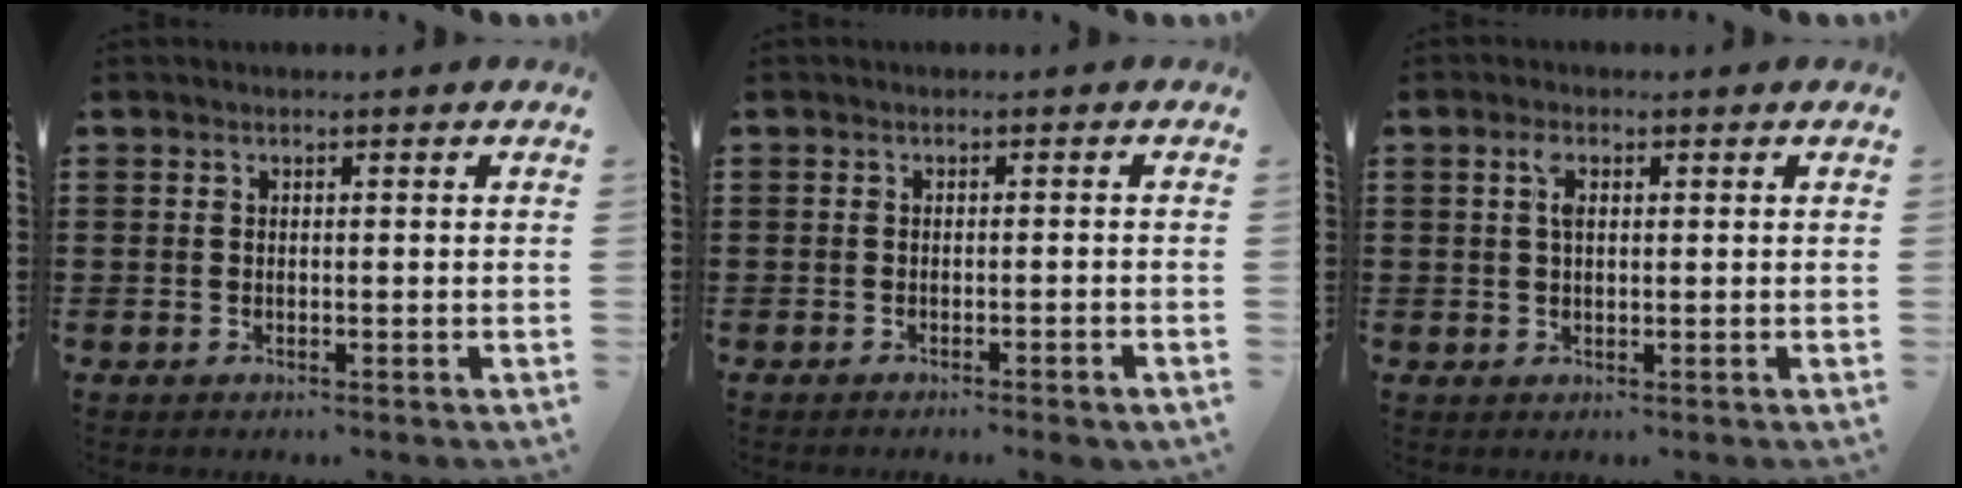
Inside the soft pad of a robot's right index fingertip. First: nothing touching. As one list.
[{"total": 1.2, "force": [-1.1, -0.1, 0.4], "torque": [-0.009, -0.002, -0.021]}, {"total": 2.4, "force": [0.7, 1.0, 2.0], "torque": [-0.044, 0.007, 0.011]}]